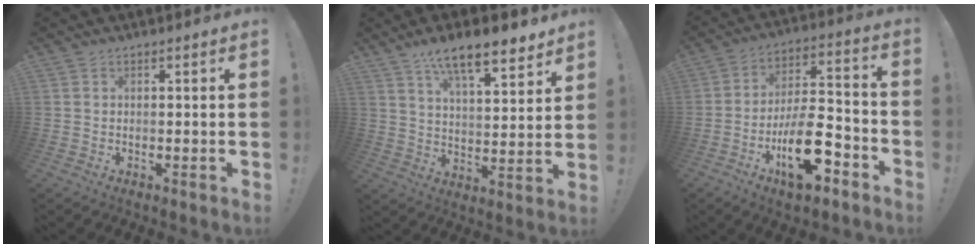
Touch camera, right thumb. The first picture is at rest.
{"total": 12.9, "force": [9.3, 3.5, 8.3], "torque": [-0.132, -0.055, 0.158]}
{"total": 19.5, "force": [-9.1, 8.5, 15.0], "torque": [-0.244, 0.063, -0.138]}